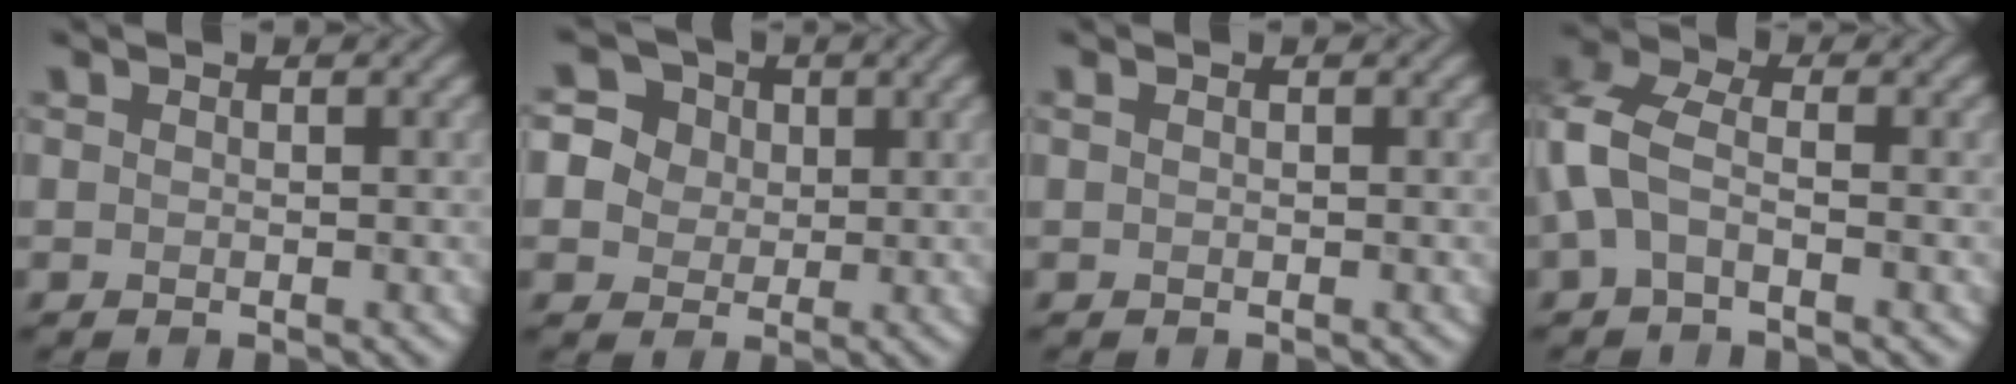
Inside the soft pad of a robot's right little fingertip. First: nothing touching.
{"total": 9.1, "force": [3.5, 7.5, 3.7], "torque": [-0.090, 0.034, 0.054]}
{"total": 0.5, "force": [-0.5, -0.1, 0.0], "torque": [0.001, 0.003, -0.007]}
{"total": 4.5, "force": [-0.7, 2.6, 3.7], "torque": [-0.097, 0.015, -0.024]}